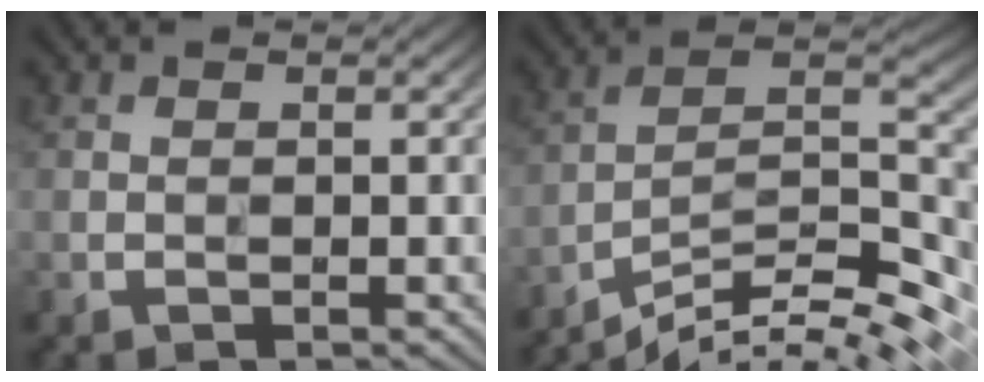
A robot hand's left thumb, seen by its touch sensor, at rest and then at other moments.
{"total": 12.4, "force": [-9.4, 2.1, 7.8], "torque": [-0.136, 0.012, -0.167]}